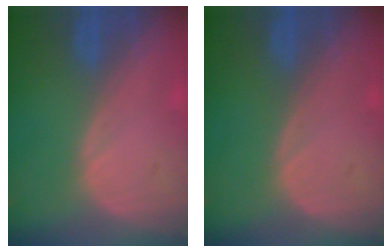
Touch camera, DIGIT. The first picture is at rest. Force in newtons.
{"total": 0.0}